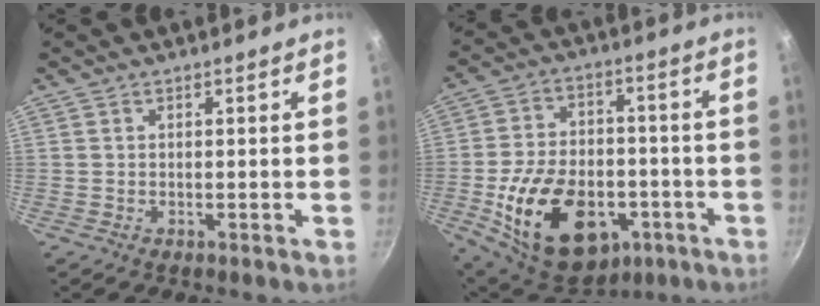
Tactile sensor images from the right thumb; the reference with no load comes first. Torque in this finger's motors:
{"motor_torque": [0.01, 1.07, 1.06, -0.69, 0.32]}